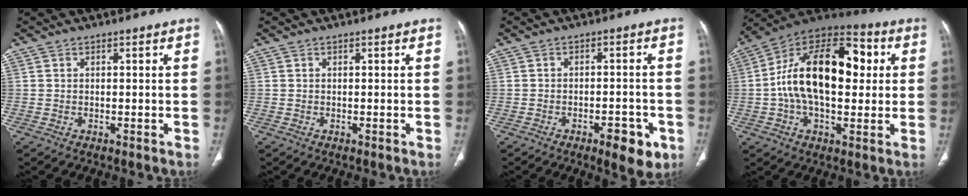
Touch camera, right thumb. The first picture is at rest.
{"total": 0.0}
{"total": 7.2, "force": [-3.6, 3.0, 5.5], "torque": [-0.057, 0.013, -0.044]}
{"total": 23.0, "force": [2.3, 13.0, 18.8], "torque": [-0.298, 0.029, 0.030]}